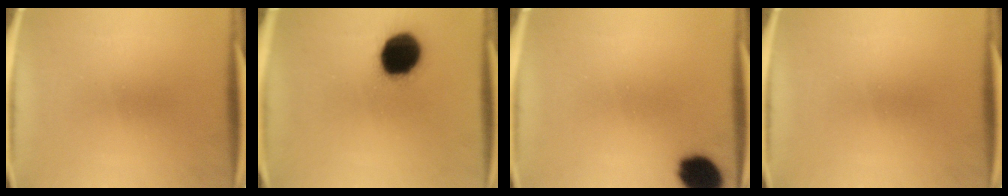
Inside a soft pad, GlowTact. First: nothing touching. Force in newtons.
{"total": 16.9}
{"total": 10.7}
{"total": 0.0}